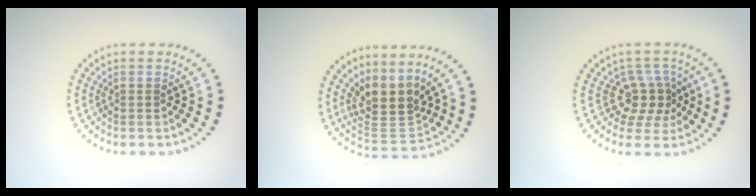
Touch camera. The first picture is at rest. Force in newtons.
{"total": 4.1, "press": 3.2, "slide": 2.5}
{"total": 3.2, "press": 2.4, "slide": 2.1}